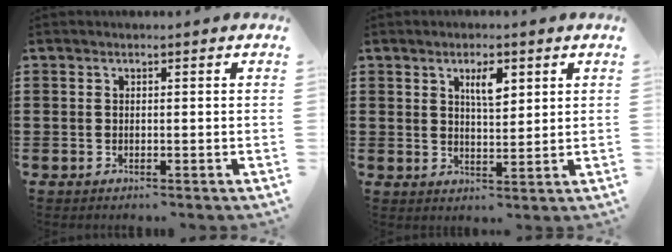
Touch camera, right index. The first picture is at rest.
{"total": 3.9, "force": [2.0, 1.3, 3.1], "torque": [-0.049, 0.001, 0.029]}